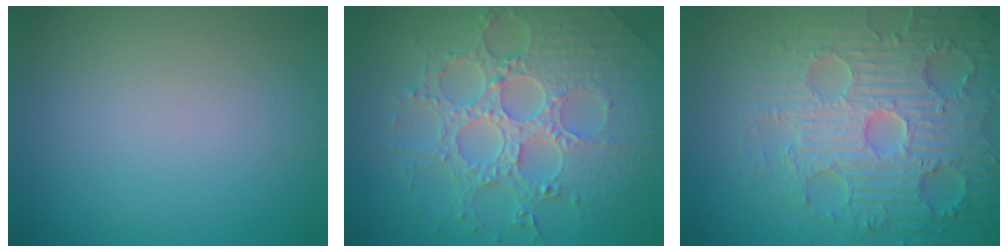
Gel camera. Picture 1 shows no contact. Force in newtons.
{"total": 8.2, "press": 6.0, "slide": 5.6}
{"total": 8.0, "press": 6.4, "slide": 4.8}